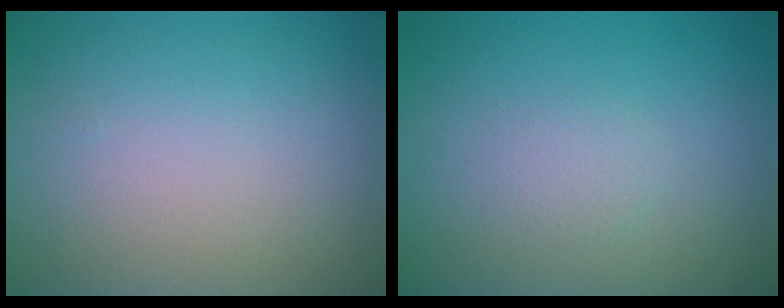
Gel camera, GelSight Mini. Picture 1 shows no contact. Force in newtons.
{"total": 1.1, "press": 1.1, "slide": 0.0}